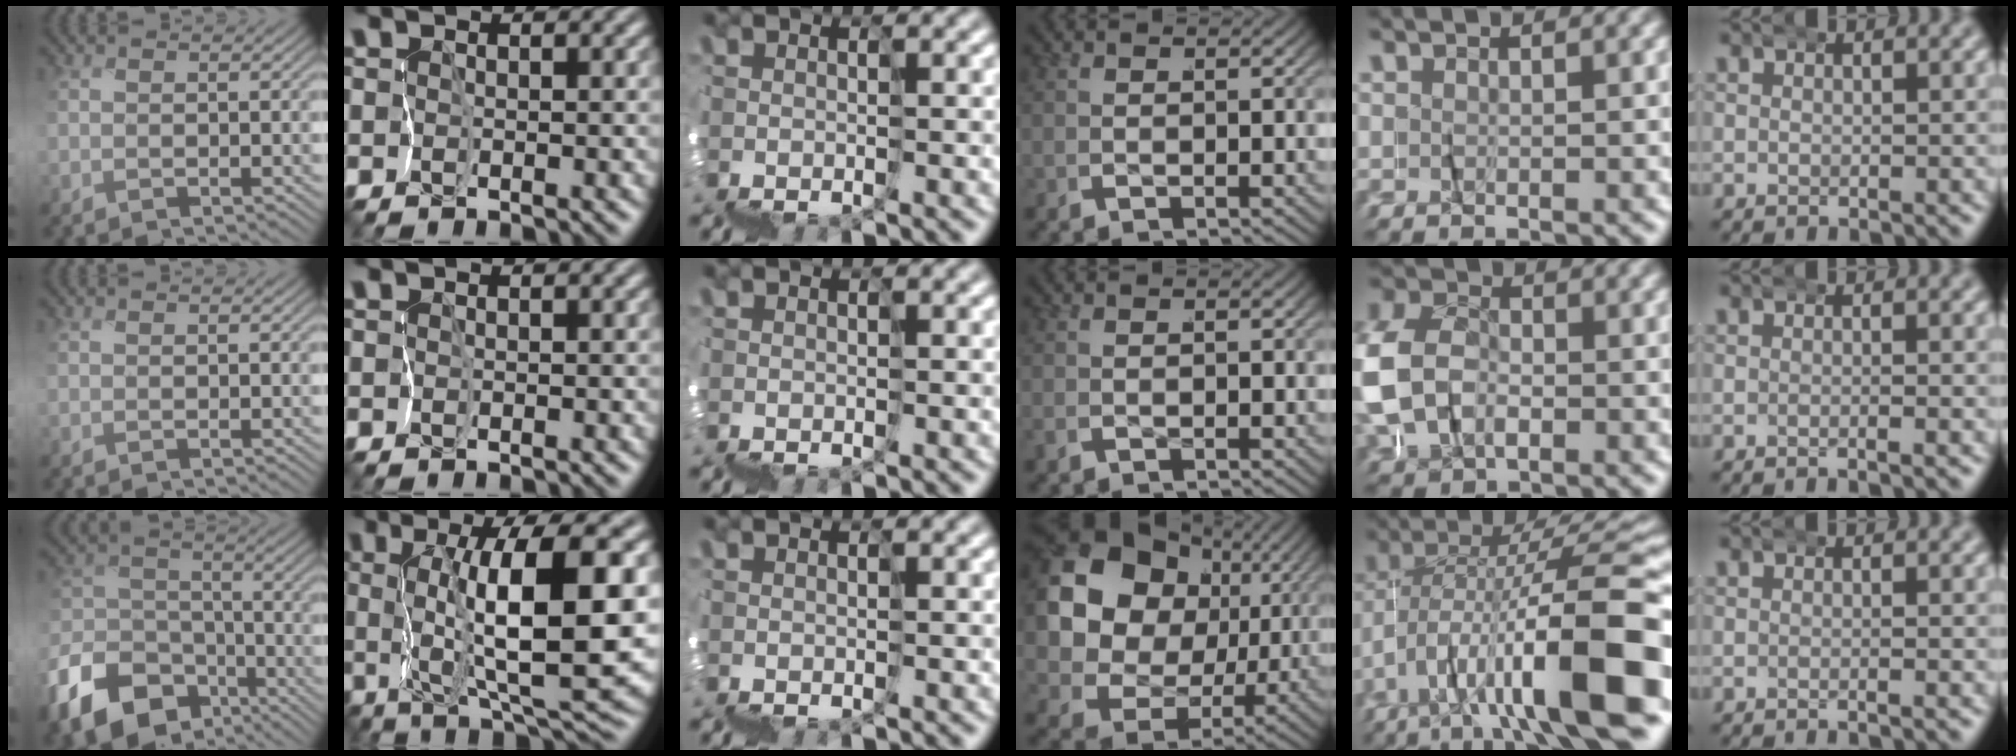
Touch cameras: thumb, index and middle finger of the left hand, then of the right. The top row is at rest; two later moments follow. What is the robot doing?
{"motion": "wrap", "object": "felt sheet"}